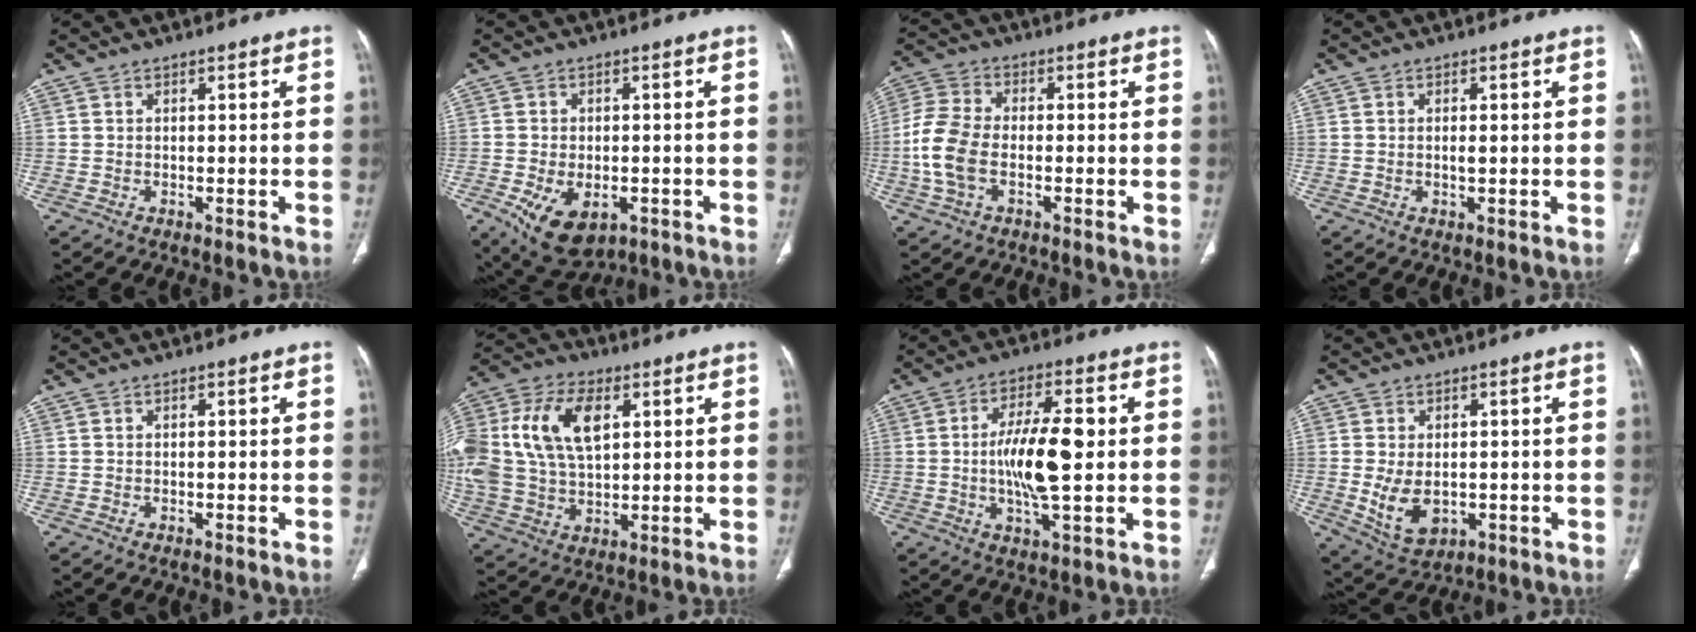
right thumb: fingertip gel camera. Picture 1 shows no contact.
{"total": 10.3, "force": [-4.1, 6.3, 7.1], "torque": [-0.111, 0.004, -0.052]}
{"total": 9.7, "force": [-2.0, 5.9, 7.5], "torque": [-0.173, 0.014, -0.046]}
{"total": 1.2, "force": [0.0, 0.3, 1.1], "torque": [-0.022, -0.001, 0.001]}
{"total": 0.0}
{"total": 24.0, "force": [6.6, 15.1, 17.5], "torque": [-0.399, 0.026, 0.126]}
{"total": 12.3, "force": [0.3, 4.3, 11.6], "torque": [-0.208, 0.007, 0.004]}
{"total": 7.6, "force": [-0.8, 5.1, 5.5], "torque": [-0.091, -0.010, 0.004]}